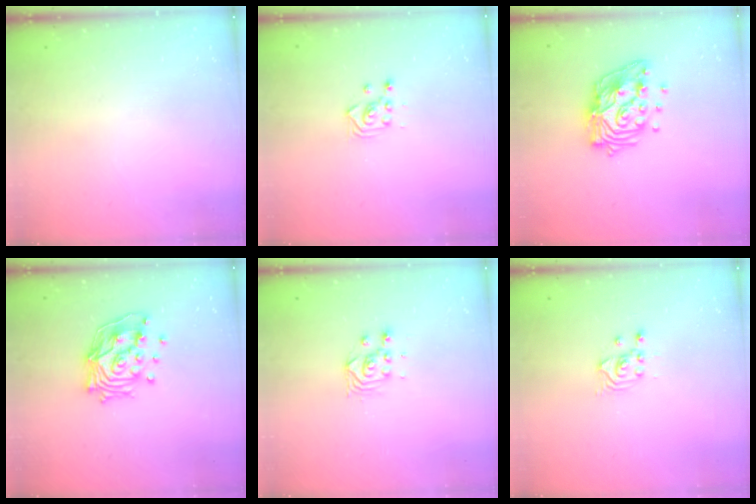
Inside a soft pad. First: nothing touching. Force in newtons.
{"total": 3.0, "press": 3.0, "slide": 0.5}
{"total": 15.9, "press": 15.8, "slide": 1.8}
{"total": 15.0, "press": 14.9, "slide": 2.0}
{"total": 3.4, "press": 3.4, "slide": 0.1}
{"total": 2.5, "press": 2.5, "slide": 0.3}